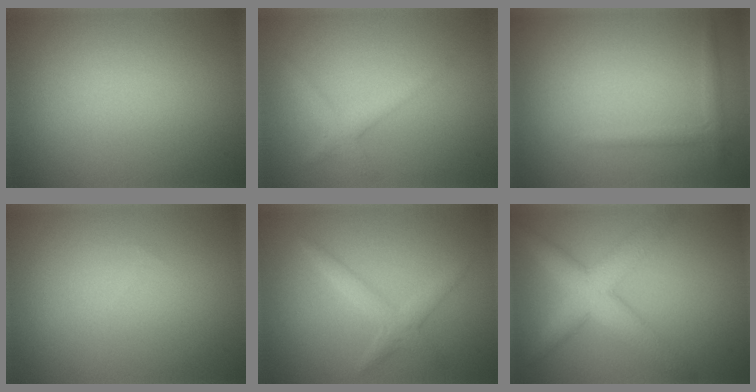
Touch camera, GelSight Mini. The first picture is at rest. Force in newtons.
{"total": 2.0, "press": 2.0, "slide": 0.2}
{"total": 1.3, "press": 1.3, "slide": 0.1}
{"total": 0.0}
{"total": 2.2, "press": 2.2, "slide": 0.2}
{"total": 5.3, "press": 5.3, "slide": 0.1}